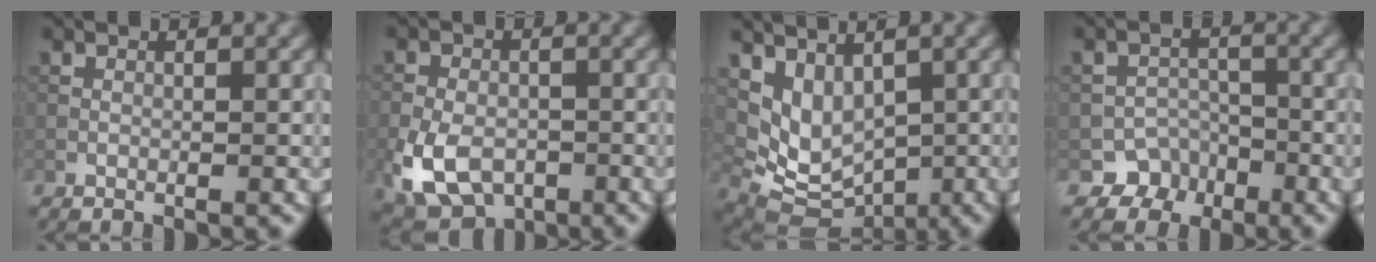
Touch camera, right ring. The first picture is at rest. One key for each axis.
{"total": 7.8, "fx": -2.9, "fy": 5.2, "fz": 5.1, "tx": -0.115, "ty": -0.019, "tz": -0.054}
{"total": 6.1, "fx": 1.9, "fy": 4.3, "fz": 3.9, "tx": -0.066, "ty": -0.008, "tz": 0.060}
{"total": 3.5, "fx": -2.2, "fy": 2.7, "fz": 0.3, "tx": 0.020, "ty": 0.003, "tz": -0.026}